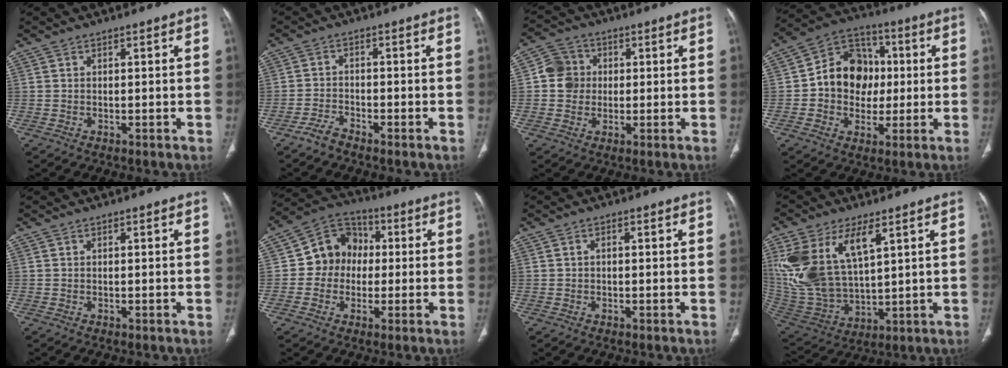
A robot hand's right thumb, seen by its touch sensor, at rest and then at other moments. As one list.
[{"total": 2.8, "force": [-2.5, 0.7, 1.0], "torque": [-0.028, 0.010, -0.051]}, {"total": 6.1, "force": [0.4, 5.8, 1.9], "torque": [-0.012, 0.008, -0.001]}, {"total": 13.7, "force": [0.4, 11.3, 7.8], "torque": [-0.075, 0.024, 0.000]}, {"total": 0.0}, {"total": 10.1, "force": [-0.1, 9.1, 4.5], "torque": [-0.033, 0.027, -0.016]}, {"total": 0.7, "force": [0.0, 0.5, 0.5], "torque": [-0.010, 0.002, -0.001]}, {"total": 19.2, "force": [7.7, 9.6, 14.8], "torque": [-0.305, -0.022, 0.164]}]